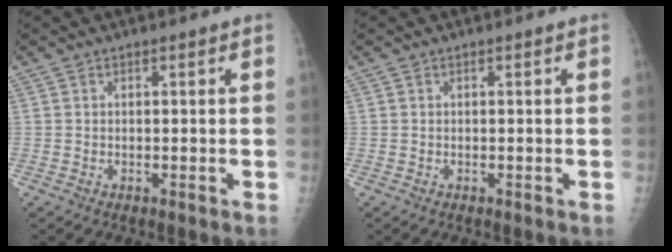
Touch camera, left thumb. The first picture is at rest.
{"total": 0.0}